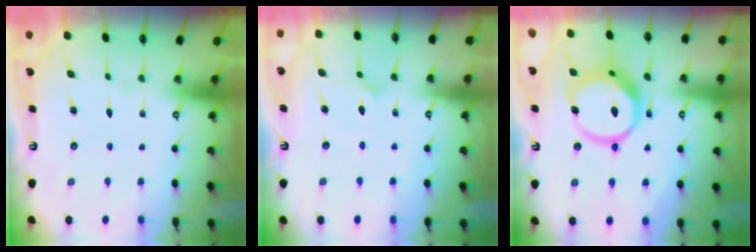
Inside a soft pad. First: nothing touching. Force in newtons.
{"total": 7.0, "press": 7.0, "slide": 0.6}
{"total": 15.8, "press": 15.7, "slide": 1.8}